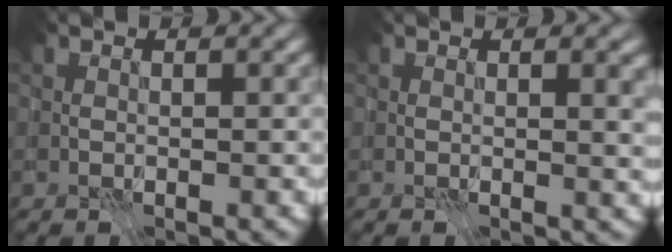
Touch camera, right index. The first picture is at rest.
{"total": 2.0, "force": [0.6, 0.5, 1.9], "torque": [-0.021, 0.001, 0.006]}